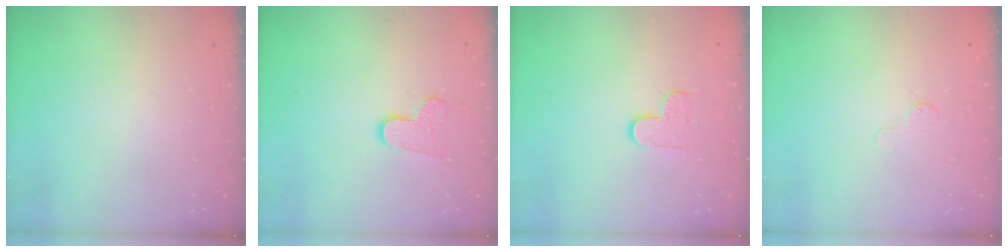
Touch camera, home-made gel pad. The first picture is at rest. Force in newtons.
{"total": 8.0, "press": 8.0, "slide": 0.6}
{"total": 5.5, "press": 5.5, "slide": 0.5}
{"total": 2.6, "press": 2.6, "slide": 0.3}